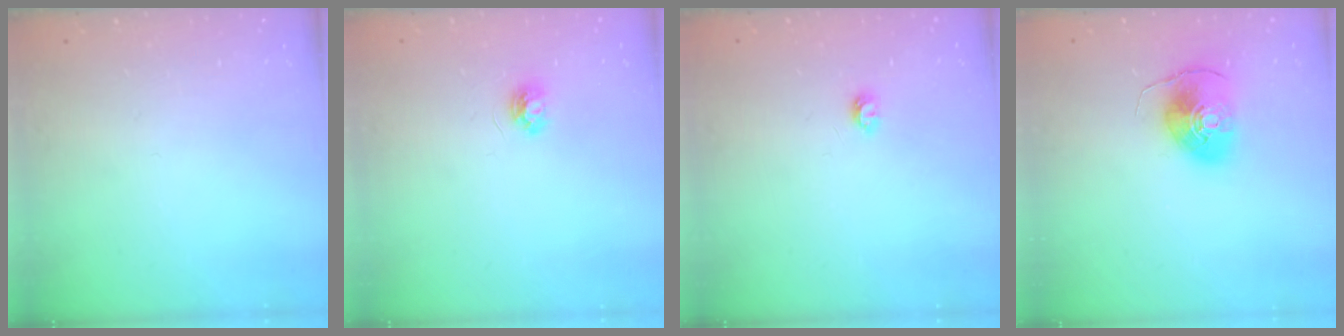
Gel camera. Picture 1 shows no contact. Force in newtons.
{"total": 3.8, "press": 3.8, "slide": 0.4}
{"total": 3.4, "press": 3.4, "slide": 0.5}
{"total": 8.4, "press": 8.3, "slide": 1.5}